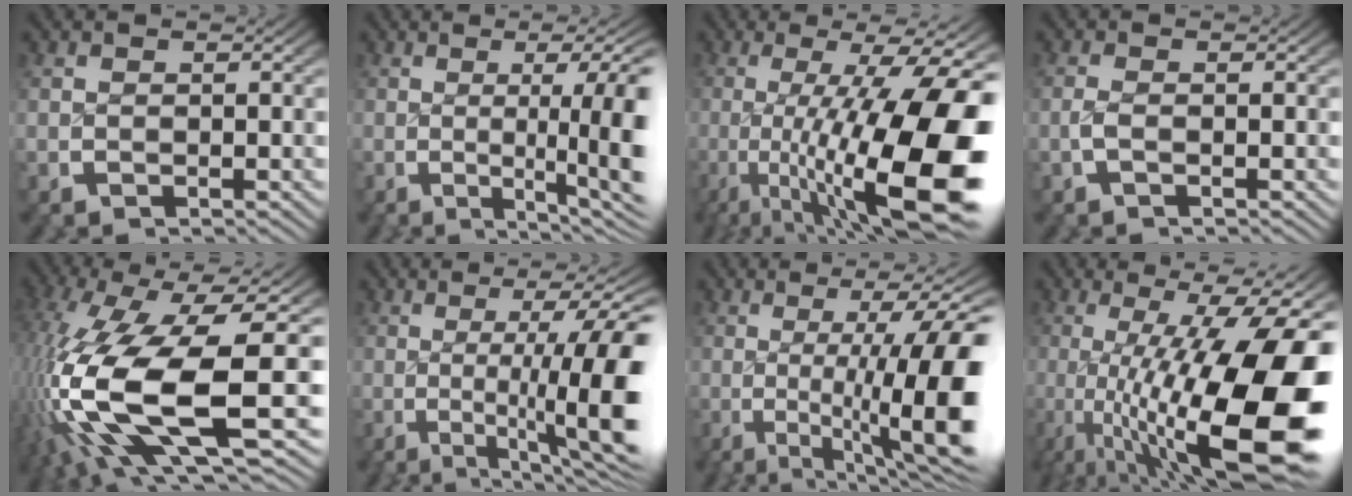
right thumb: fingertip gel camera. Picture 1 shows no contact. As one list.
[{"total": 9.3, "force": [-1.2, 3.3, 8.6], "torque": [-0.125, -0.016, -0.014]}, {"total": 18.0, "force": [-2.9, 8.8, 15.4], "torque": [-0.274, -0.064, -0.004]}, {"total": 1.0, "force": [-0.3, 0.4, 0.8], "torque": [-0.031, -0.005, -0.005]}, {"total": 19.6, "force": [-2.3, 10.8, 16.3], "torque": [-0.381, -0.079, 0.021]}, {"total": 12.5, "force": [-1.2, 5.8, 11.0], "torque": [-0.189, -0.036, -0.001]}, {"total": 14.6, "force": [-1.6, 6.9, 12.7], "torque": [-0.211, -0.037, -0.001]}, {"total": 20.2, "force": [-2.6, 10.6, 17.1], "torque": [-0.289, -0.064, -0.002]}]